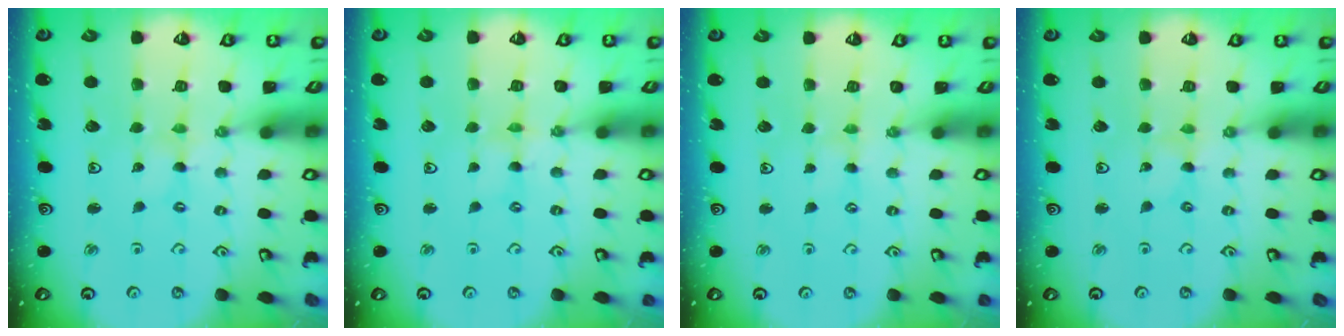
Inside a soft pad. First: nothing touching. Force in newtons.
{"total": 0.0}
{"total": 1.0, "press": 0.9, "slide": 0.2}
{"total": 0.0}